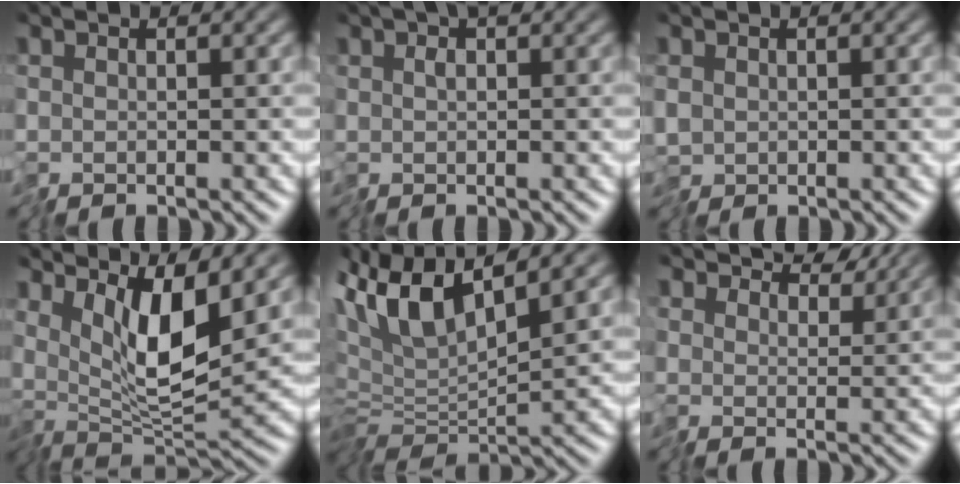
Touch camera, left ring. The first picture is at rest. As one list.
[{"total": 3.0, "force": [1.2, 1.5, 2.3], "torque": [-0.035, 0.008, 0.018]}, {"total": 1.3, "force": [0.0, 1.1, 0.7], "torque": [-0.018, -0.001, -0.003]}, {"total": 7.4, "force": [2.4, 2.3, 6.6], "torque": [-0.119, -0.014, 0.041]}, {"total": 6.6, "force": [2.3, 2.7, 5.6], "torque": [-0.113, 0.010, 0.034]}, {"total": 5.2, "force": [4.4, 2.2, 1.7], "torque": [-0.037, 0.004, 0.060]}]